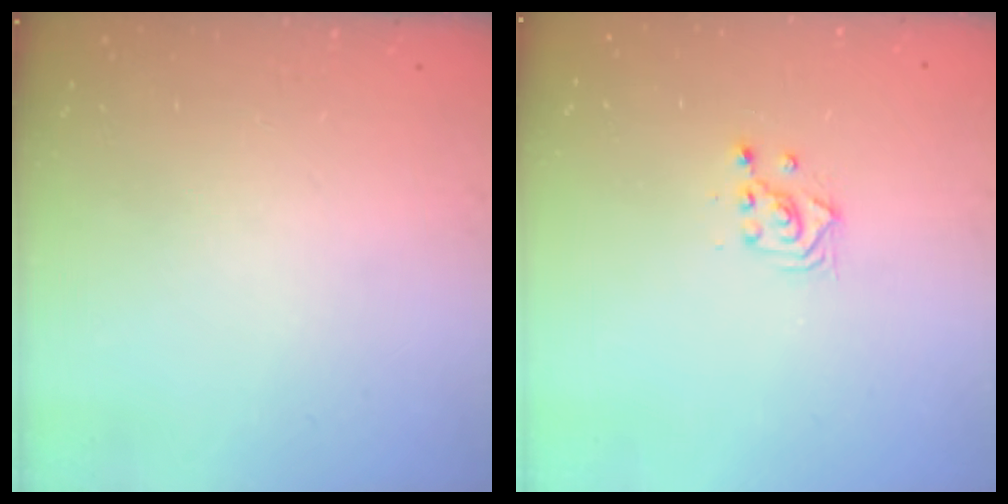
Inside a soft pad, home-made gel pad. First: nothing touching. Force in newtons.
{"total": 2.3, "press": 2.3, "slide": 0.2}